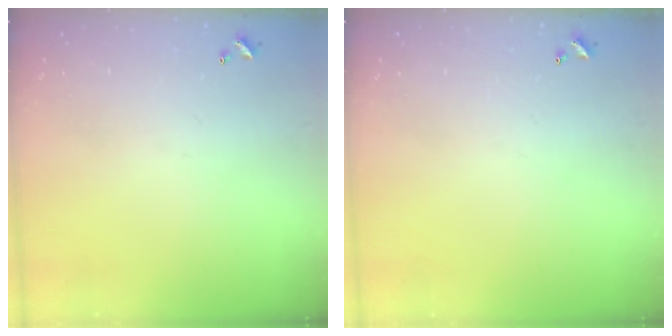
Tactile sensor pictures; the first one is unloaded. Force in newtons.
{"total": 0.0}